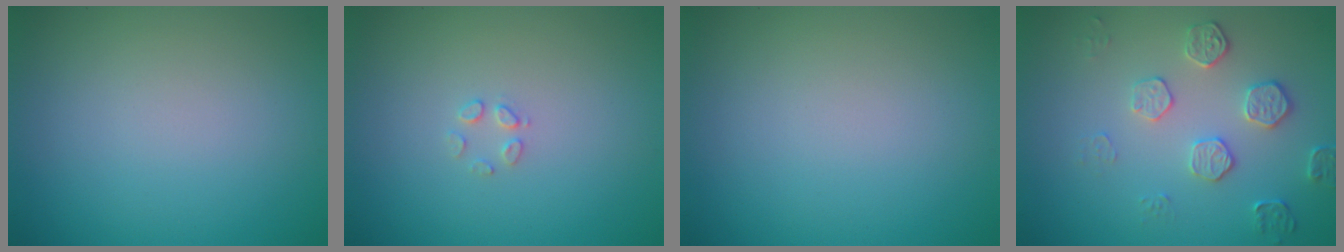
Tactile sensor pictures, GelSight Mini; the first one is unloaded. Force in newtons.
{"total": 1.0, "press": 1.0, "slide": 0.1}
{"total": 0.0}
{"total": 2.2, "press": 1.8, "slide": 1.2}